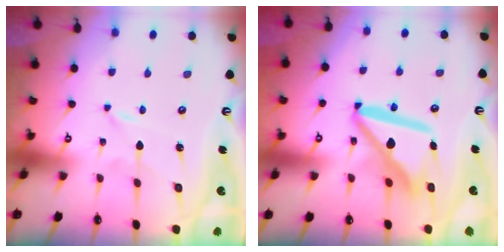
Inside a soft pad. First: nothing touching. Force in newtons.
{"total": 14.6, "press": 14.5, "slide": 1.8}